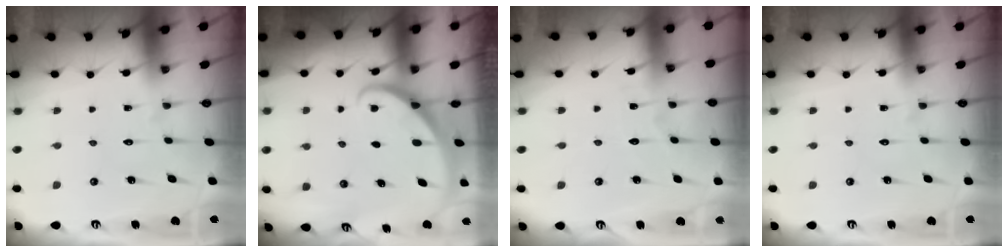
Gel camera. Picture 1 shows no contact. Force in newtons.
{"total": 1.9, "press": 1.9, "slide": 0.1}
{"total": 2.8, "press": 2.8, "slide": 0.1}
{"total": 0.0}